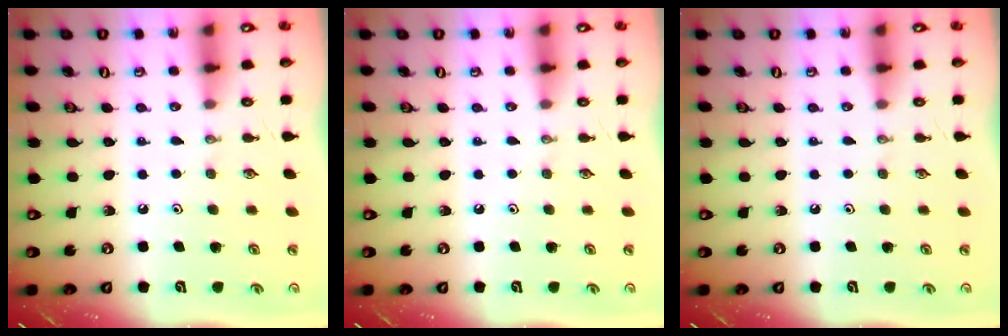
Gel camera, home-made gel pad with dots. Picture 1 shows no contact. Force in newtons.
{"total": 0.0}
{"total": 0.0}